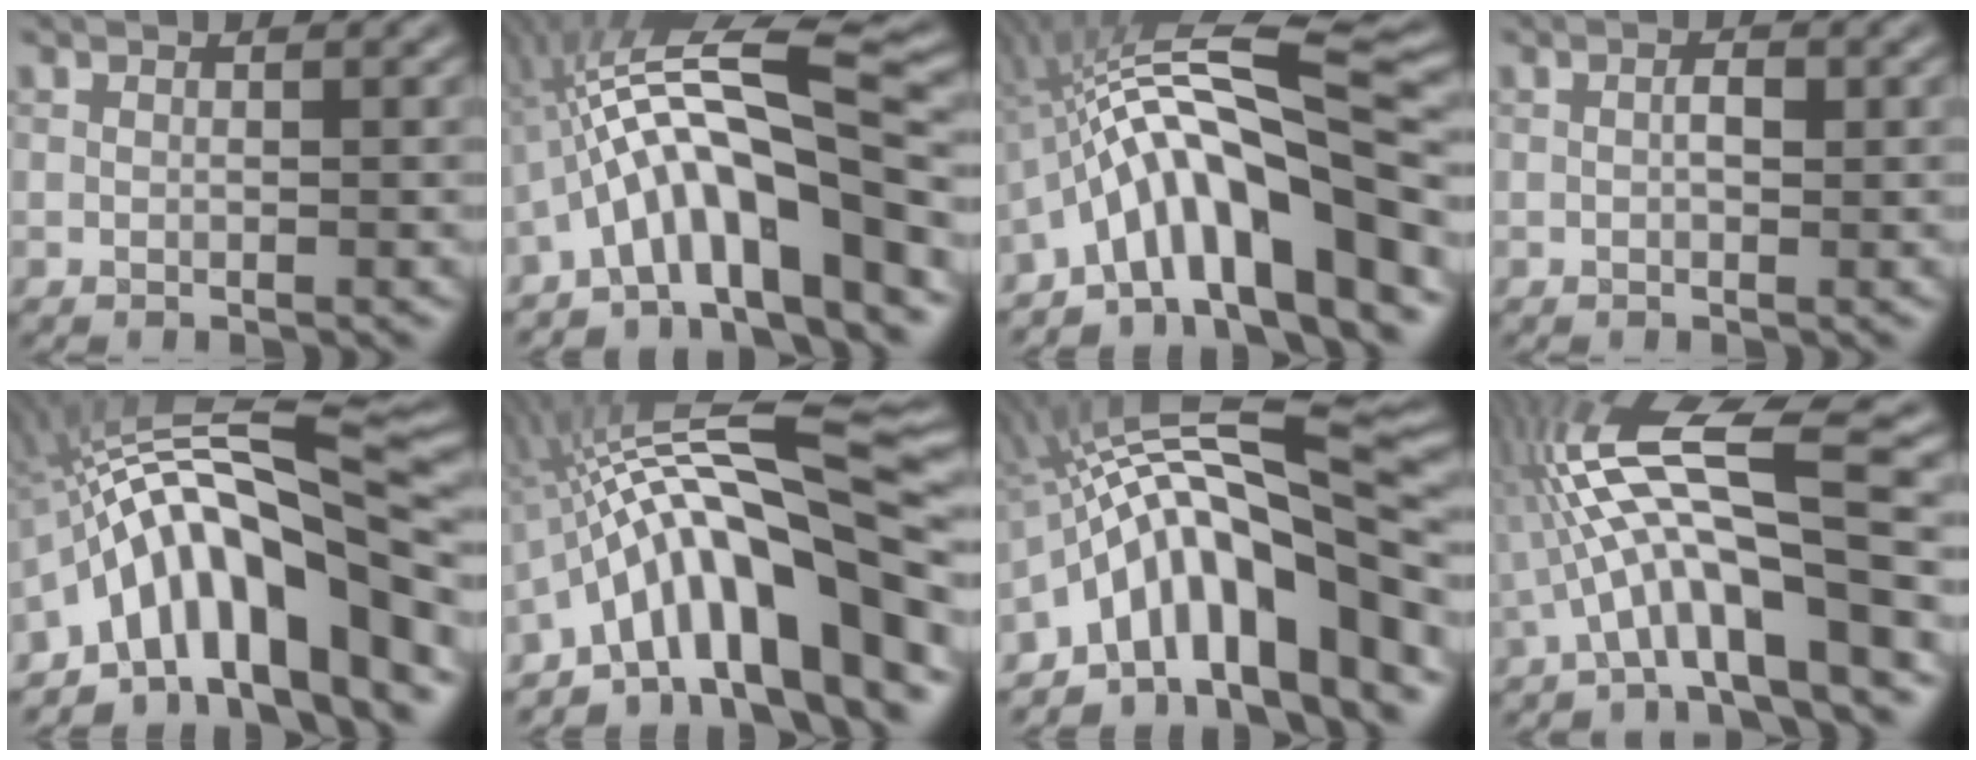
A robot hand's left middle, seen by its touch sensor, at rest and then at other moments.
{"total": 12.2, "force": [-3.5, 2.6, 11.3], "torque": [-0.185, 0.029, -0.061]}
{"total": 13.4, "force": [-4.5, 3.2, 12.2], "torque": [-0.187, 0.030, -0.075]}
{"total": 1.2, "force": [0.1, 0.6, 1.1], "torque": [-0.019, 0.001, 0.000]}
{"total": 14.4, "force": [-5.2, 4.4, 12.7], "torque": [-0.178, 0.030, -0.086]}
{"total": 15.1, "force": [-4.5, 3.9, 13.9], "torque": [-0.196, 0.036, -0.073]}
{"total": 14.1, "force": [-4.7, 4.5, 12.6], "torque": [-0.176, 0.029, -0.079]}
{"total": 11.0, "force": [-2.0, 2.5, 10.5], "torque": [-0.189, 0.029, -0.037]}